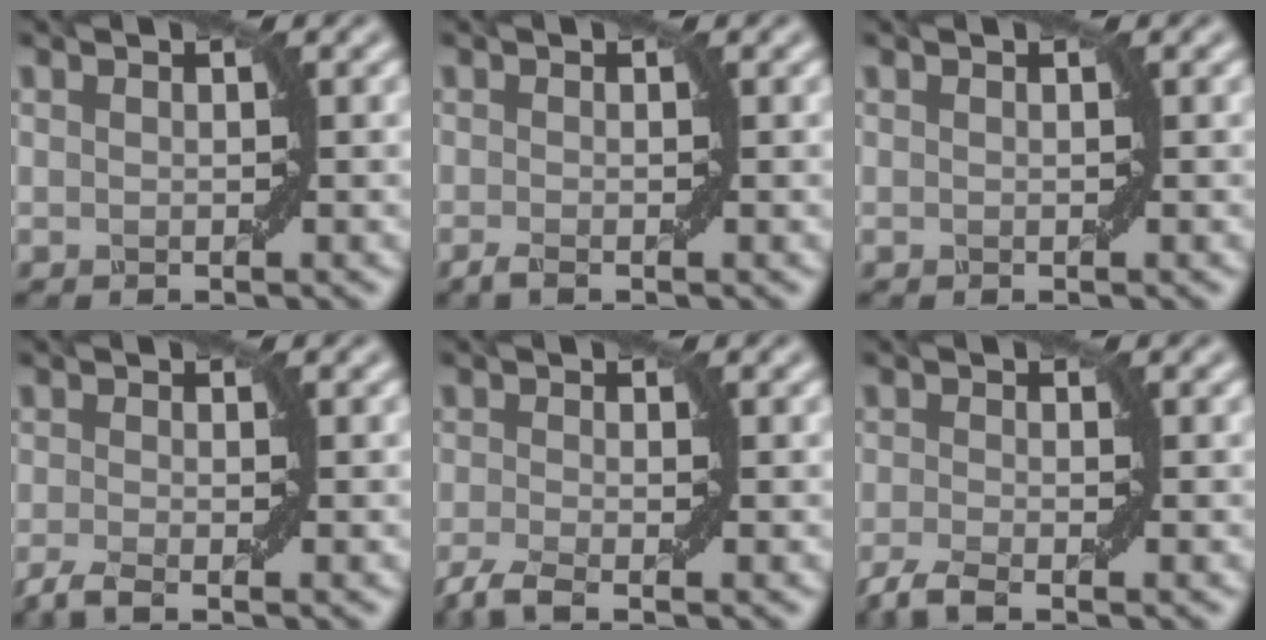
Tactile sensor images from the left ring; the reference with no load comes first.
{"total": 1.2, "force": [-0.6, 0.2, 1.0], "torque": [-0.019, 0.001, -0.013]}
{"total": 0.0}
{"total": 2.0, "force": [-1.2, 0.4, 1.6], "torque": [-0.035, -0.003, -0.030]}
{"total": 2.6, "force": [-1.6, 0.5, 2.0], "torque": [-0.044, -0.003, -0.041]}
{"total": 2.4, "force": [-1.5, 0.5, 1.8], "torque": [-0.040, -0.002, -0.039]}